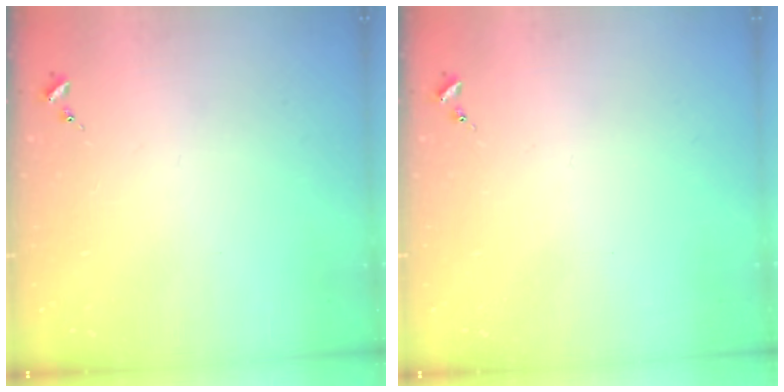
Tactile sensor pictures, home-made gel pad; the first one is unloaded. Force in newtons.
{"total": 0.0}